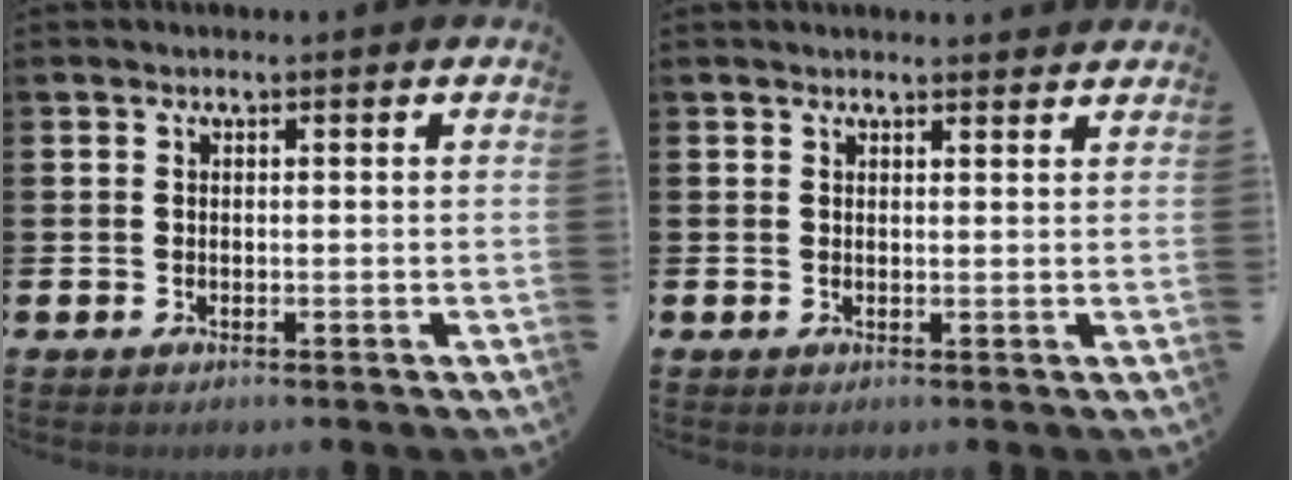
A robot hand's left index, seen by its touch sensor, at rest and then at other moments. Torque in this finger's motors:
{"motor_torque": [0.92, -0.88, 0.01, 0.01]}